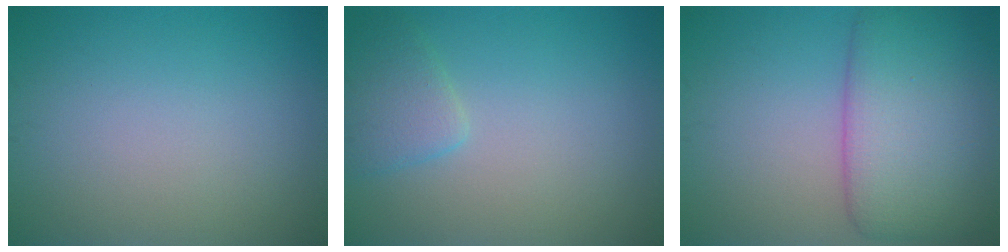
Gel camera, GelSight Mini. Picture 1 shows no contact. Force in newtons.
{"total": 2.3, "press": 2.3, "slide": 0.2}
{"total": 7.5, "press": 7.5, "slide": 0.7}